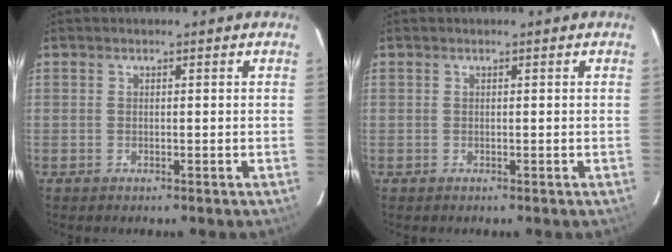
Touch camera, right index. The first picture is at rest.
{"total": 0.0}